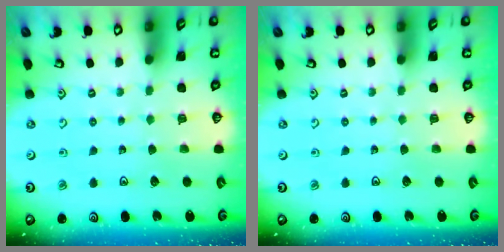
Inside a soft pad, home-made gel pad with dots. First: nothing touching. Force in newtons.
{"total": 0.0}